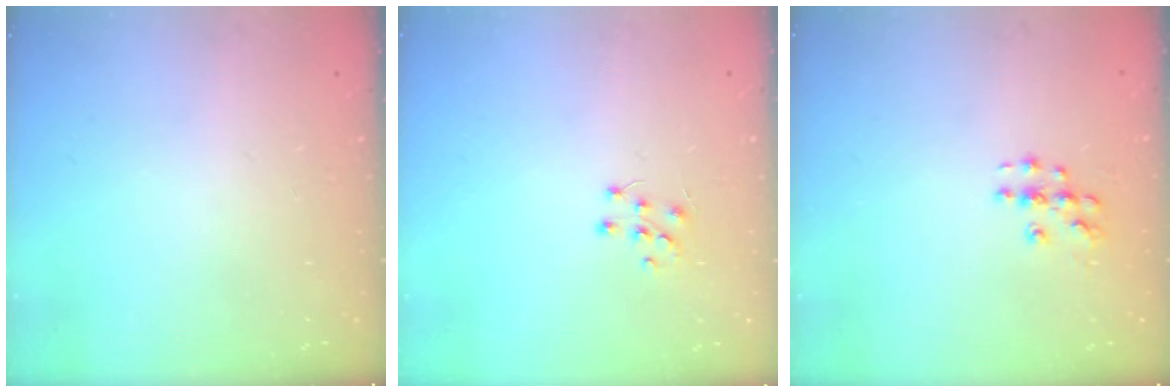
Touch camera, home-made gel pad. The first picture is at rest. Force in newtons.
{"total": 5.5, "press": 5.5, "slide": 0.6}
{"total": 5.4, "press": 5.4, "slide": 0.5}